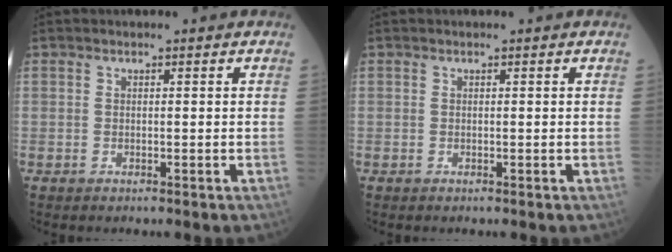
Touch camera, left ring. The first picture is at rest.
{"total": 0.0}